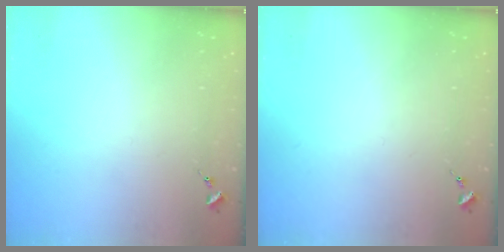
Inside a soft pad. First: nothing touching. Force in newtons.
{"total": 0.0}